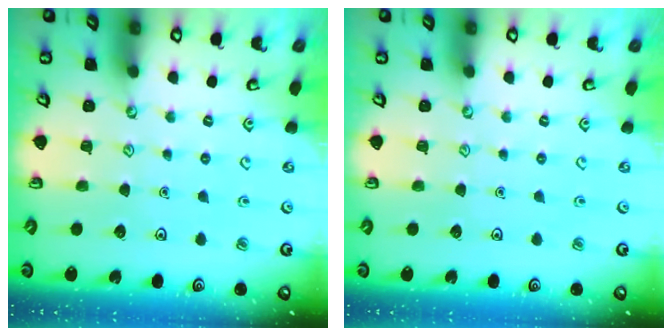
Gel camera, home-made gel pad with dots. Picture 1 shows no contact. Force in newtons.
{"total": 0.0}